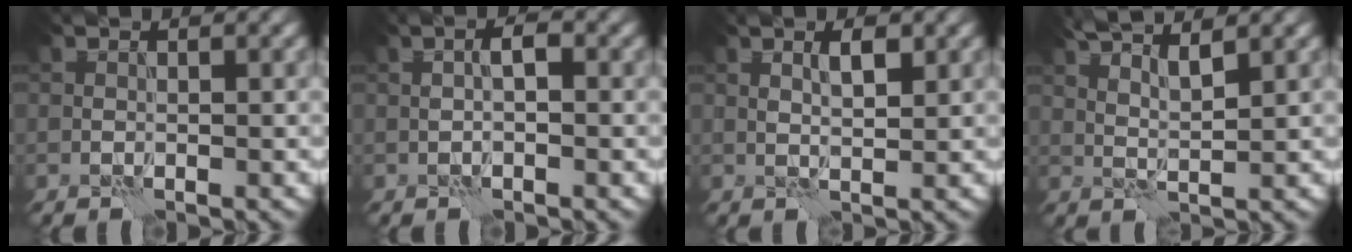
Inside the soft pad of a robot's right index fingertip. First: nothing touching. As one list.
[{"total": 1.7, "force": [0.1, 0.7, 1.6], "torque": [-0.025, 0.005, -0.001]}, {"total": 2.0, "force": [0.9, 0.6, 1.7], "torque": [-0.031, 0.000, 0.016]}, {"total": 4.2, "force": [2.8, 0.9, 3.0], "torque": [-0.054, 0.007, 0.045]}]